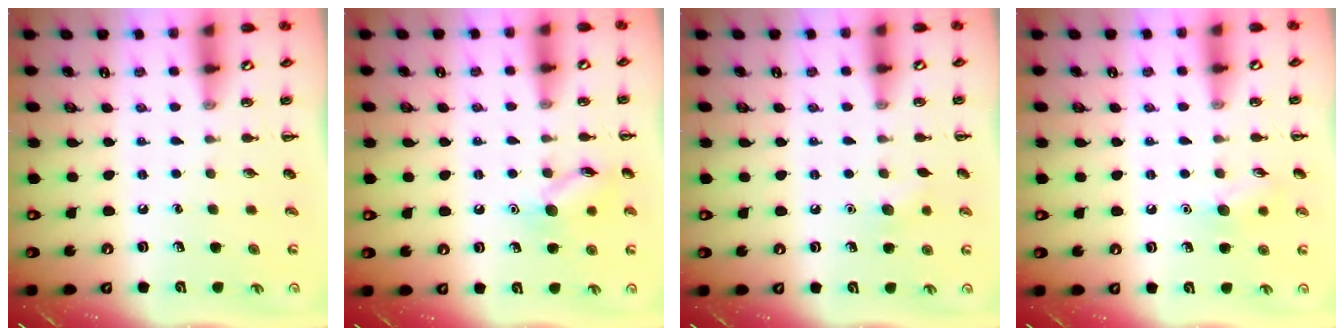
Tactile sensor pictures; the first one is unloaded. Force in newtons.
{"total": 10.3, "press": 10.2, "slide": 0.7}
{"total": 5.8, "press": 5.6, "slide": 1.5}
{"total": 7.1, "press": 7.0, "slide": 1.4}